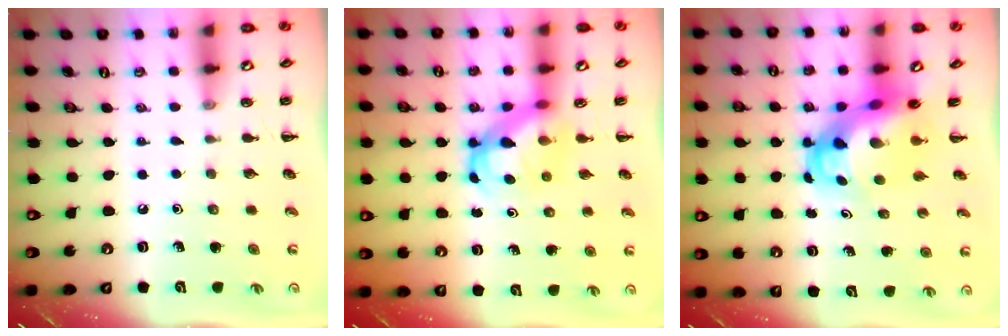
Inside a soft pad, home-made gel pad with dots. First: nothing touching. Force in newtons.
{"total": 5.5, "press": 5.3, "slide": 1.3}
{"total": 6.4, "press": 6.1, "slide": 2.1}